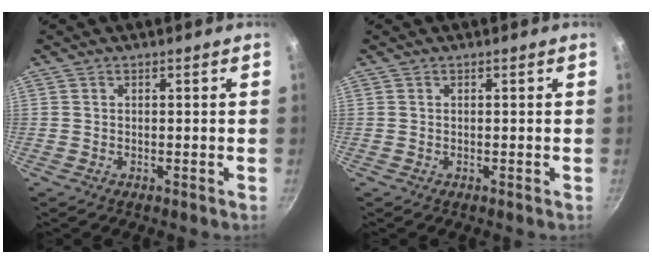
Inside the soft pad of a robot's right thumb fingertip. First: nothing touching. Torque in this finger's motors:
{"motor_torque": [-0.01, 0.00, 0.05, -0.02, 0.00]}